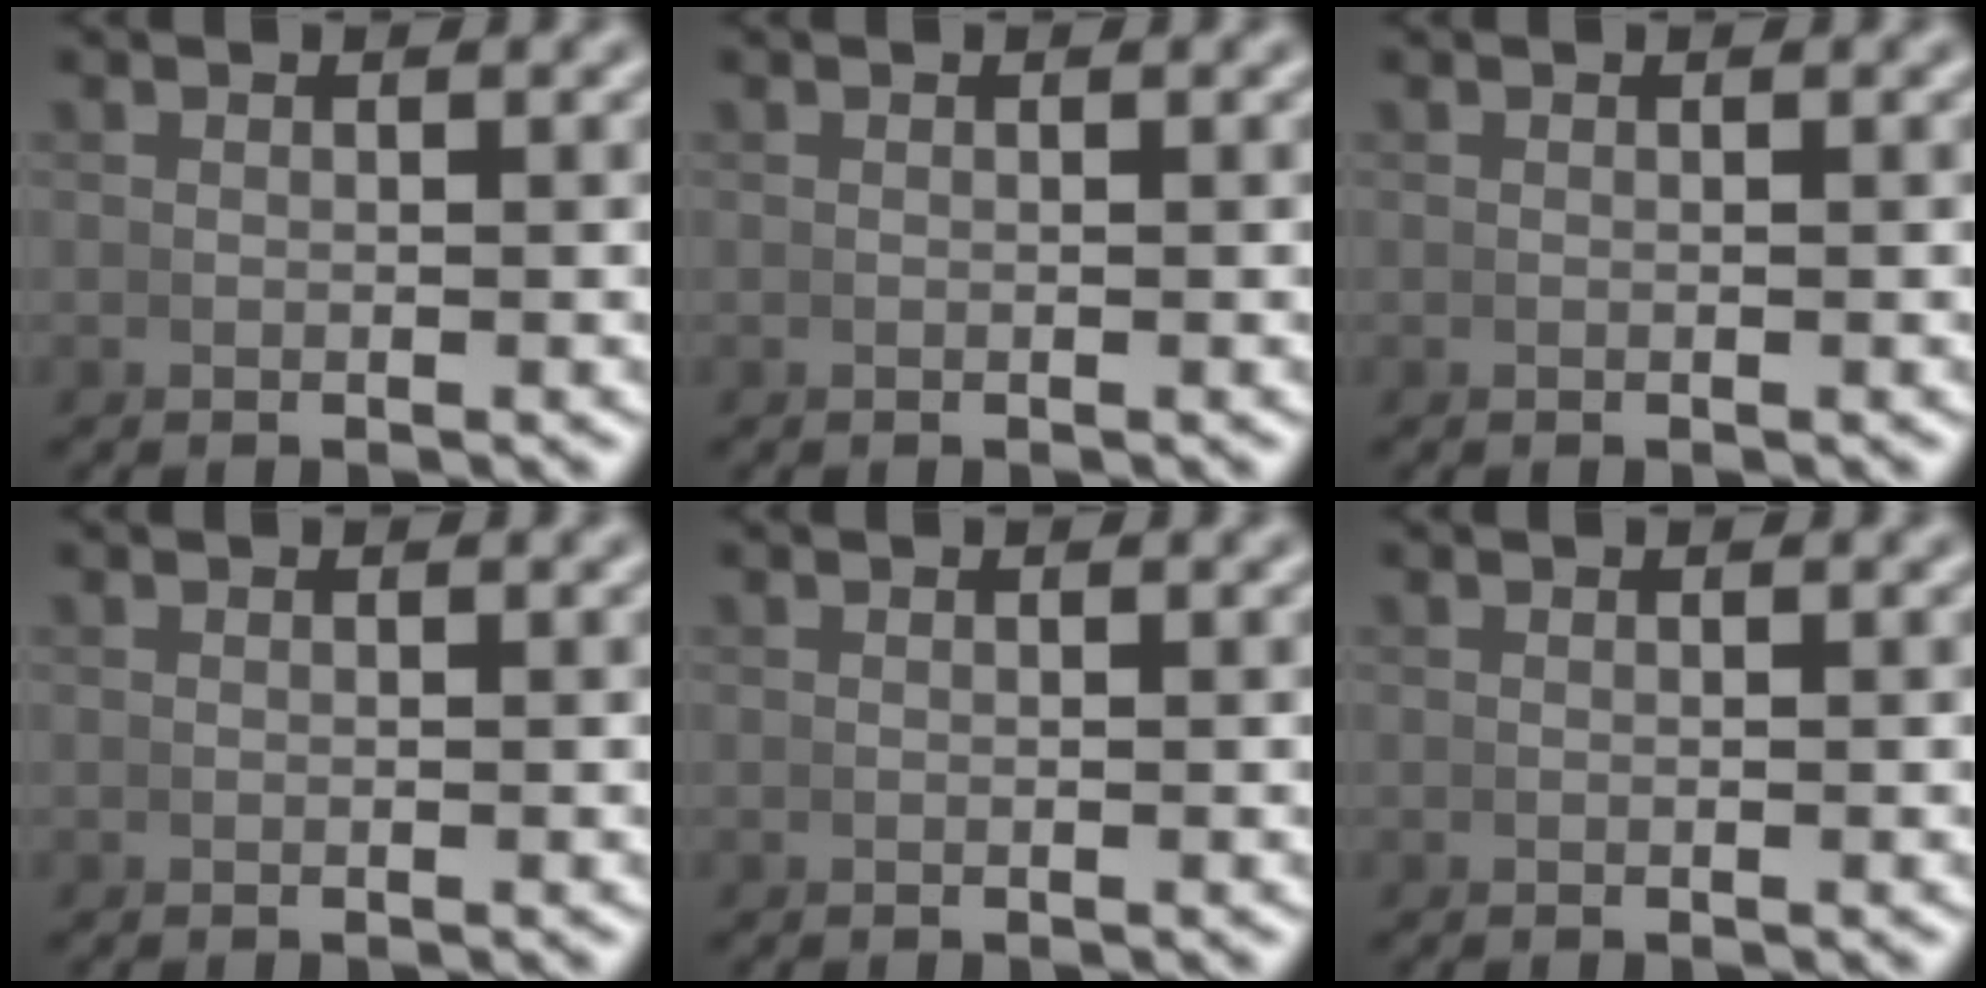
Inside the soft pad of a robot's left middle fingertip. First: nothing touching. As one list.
[{"total": 0.0}, {"total": 0.0}, {"total": 0.0}, {"total": 0.0}, {"total": 0.0}]